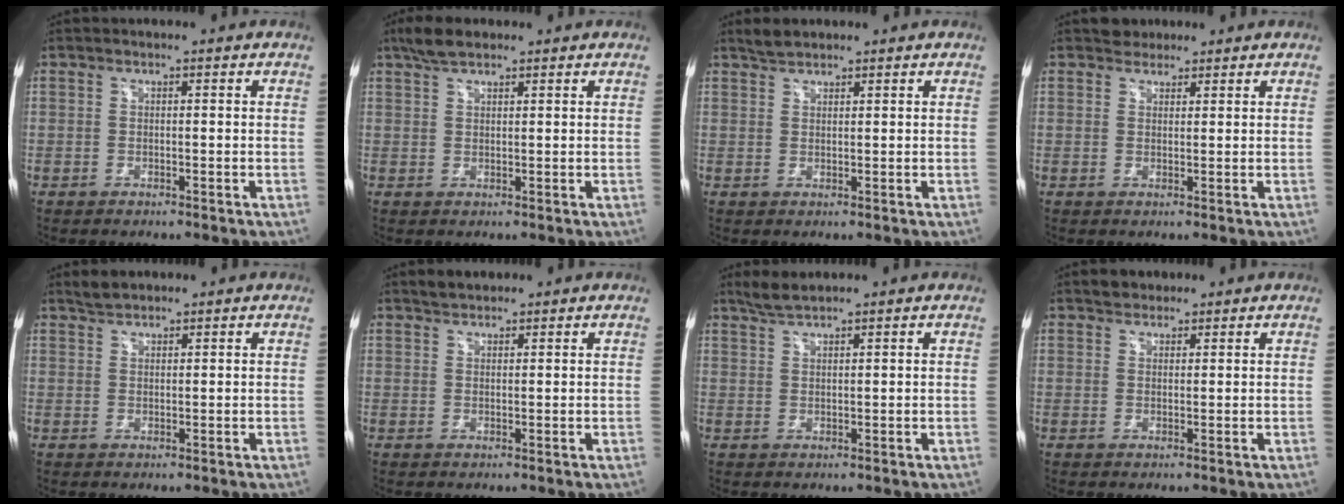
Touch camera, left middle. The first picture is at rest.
{"total": 4.0, "force": [3.1, 1.3, 2.2], "torque": [-0.055, 0.012, 0.060]}
{"total": 2.3, "force": [2.1, 0.7, 0.6], "torque": [-0.020, 0.007, 0.041]}
{"total": 2.2, "force": [1.8, 1.2, -0.1], "torque": [0.000, 0.009, 0.027]}
{"total": 2.2, "force": [2.0, 0.6, 0.5], "torque": [-0.019, 0.007, 0.040]}
{"total": 2.2, "force": [1.9, 0.9, 0.5], "torque": [-0.016, 0.009, 0.034]}
{"total": 2.9, "force": [2.7, 0.0, 1.1], "torque": [-0.031, 0.008, 0.055]}
{"total": 2.3, "force": [1.9, 1.3, 0.3], "torque": [-0.007, 0.009, 0.028]}